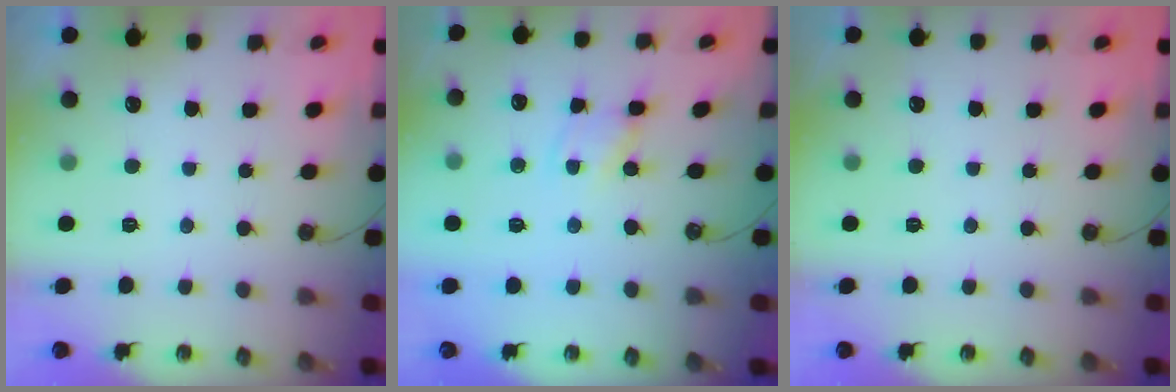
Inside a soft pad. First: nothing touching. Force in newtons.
{"total": 1.1, "press": 1.1, "slide": 0.2}
{"total": 0.0}